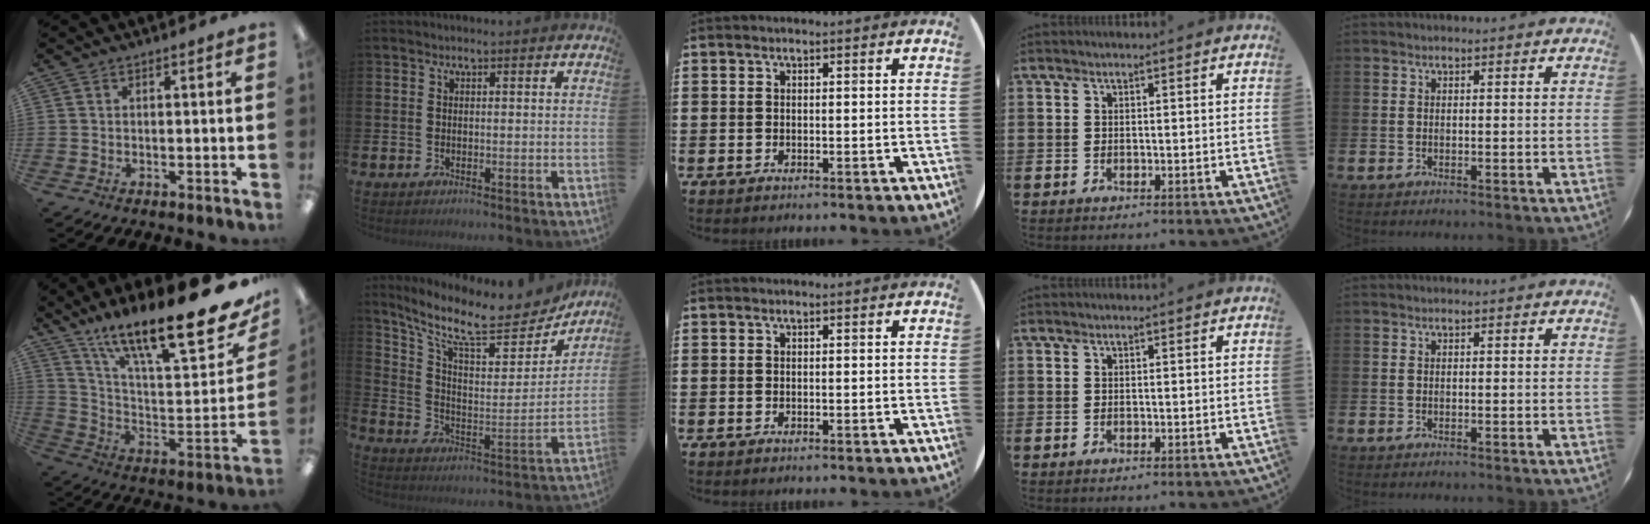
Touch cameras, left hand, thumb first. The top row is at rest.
{"thumb": {"total": 22.7, "force": [16.2, 4.2, 15.4], "torque": [-0.229, -0.123, 0.259]}, "index": {"total": 11.2, "force": [9.5, 3.1, 5.1], "torque": [-0.122, -0.068, 0.158]}}